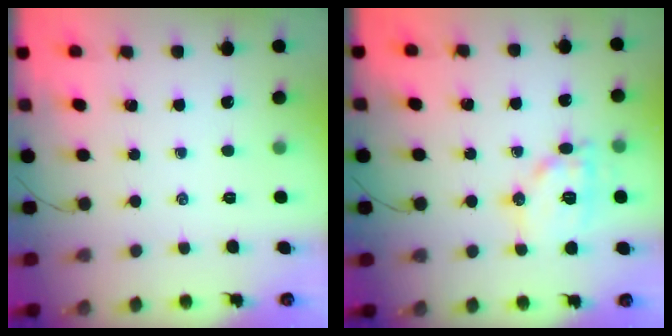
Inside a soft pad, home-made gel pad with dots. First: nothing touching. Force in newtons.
{"total": 12.1, "press": 12.0, "slide": 0.8}